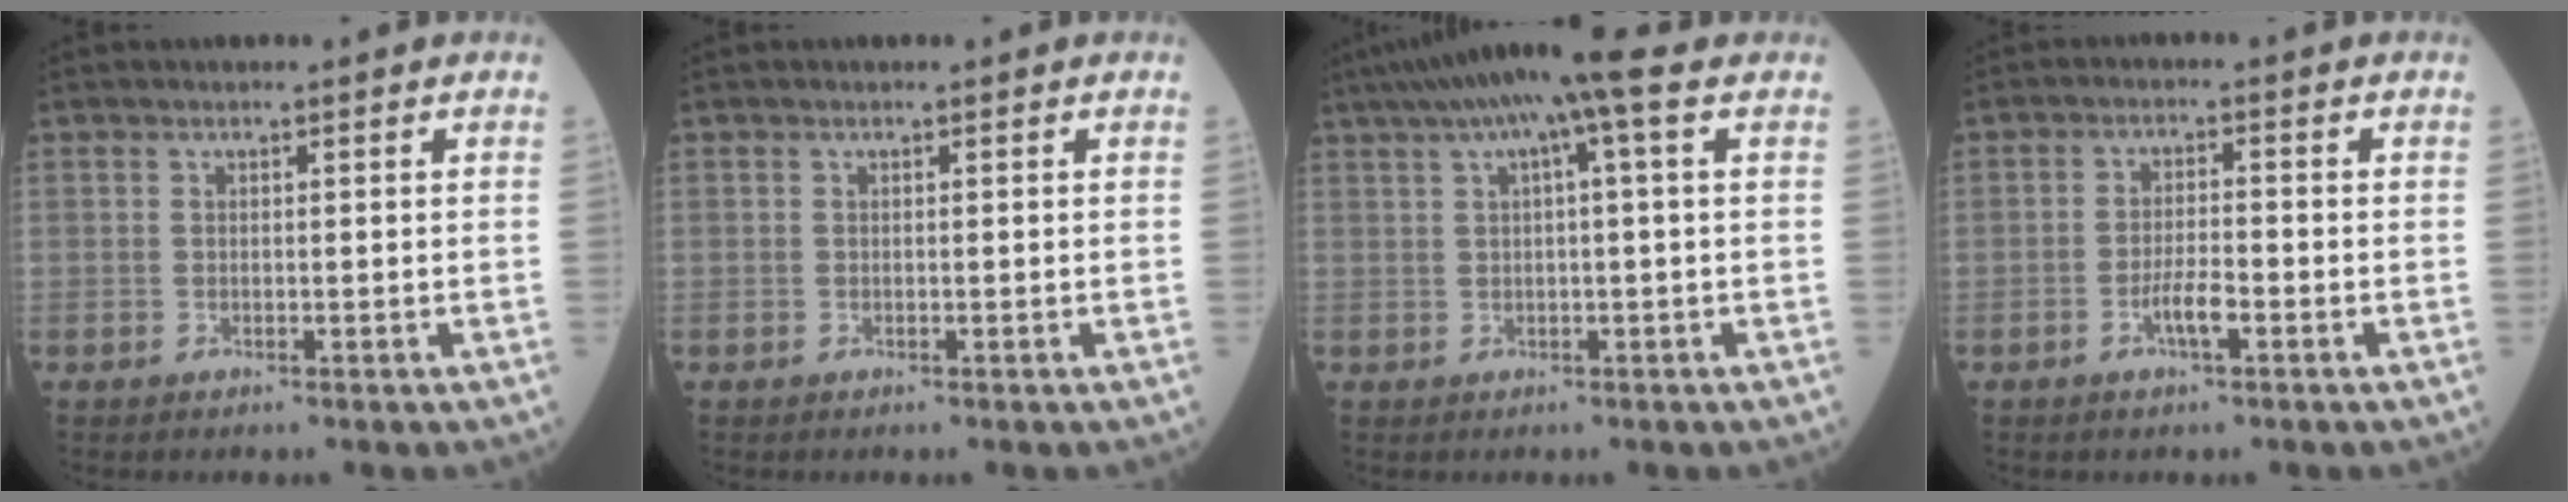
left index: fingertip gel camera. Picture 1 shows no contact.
{"total": 0.0}
{"total": 10.1, "force": [5.7, 0.5, 8.3], "torque": [-0.137, 0.047, 0.086]}
{"total": 3.4, "force": [-1.6, 0.6, 3.0], "torque": [-0.060, 0.001, -0.032]}